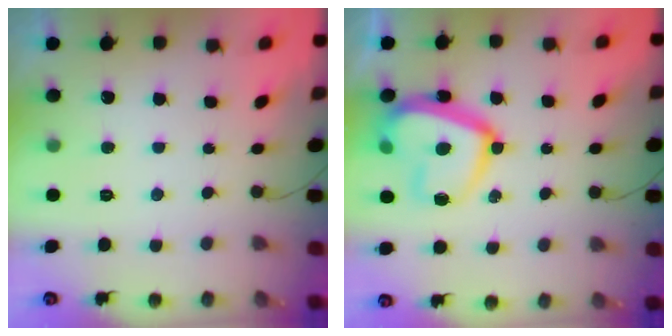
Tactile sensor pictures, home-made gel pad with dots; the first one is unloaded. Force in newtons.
{"total": 17.0, "press": 16.9, "slide": 1.5}